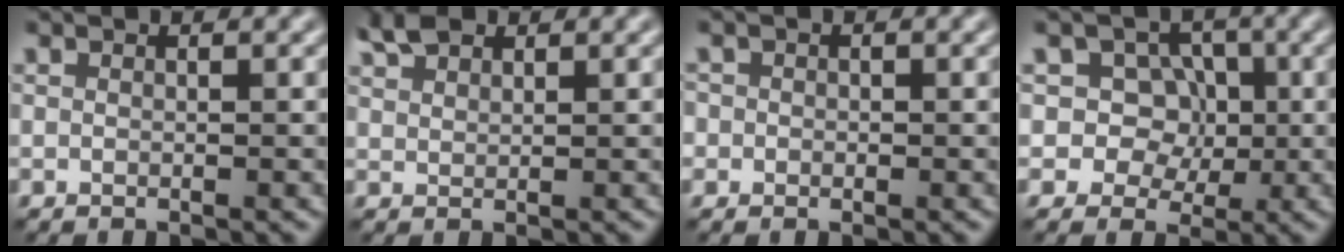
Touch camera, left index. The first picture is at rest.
{"total": 2.5, "force": [2.1, 1.0, 1.0], "torque": [-0.020, 0.011, 0.044]}
{"total": 1.2, "force": [0.0, 1.2, 0.3], "torque": [0.004, 0.002, -0.010]}
{"total": 5.3, "force": [0.6, 4.6, 2.5], "torque": [-0.008, 0.018, -0.019]}